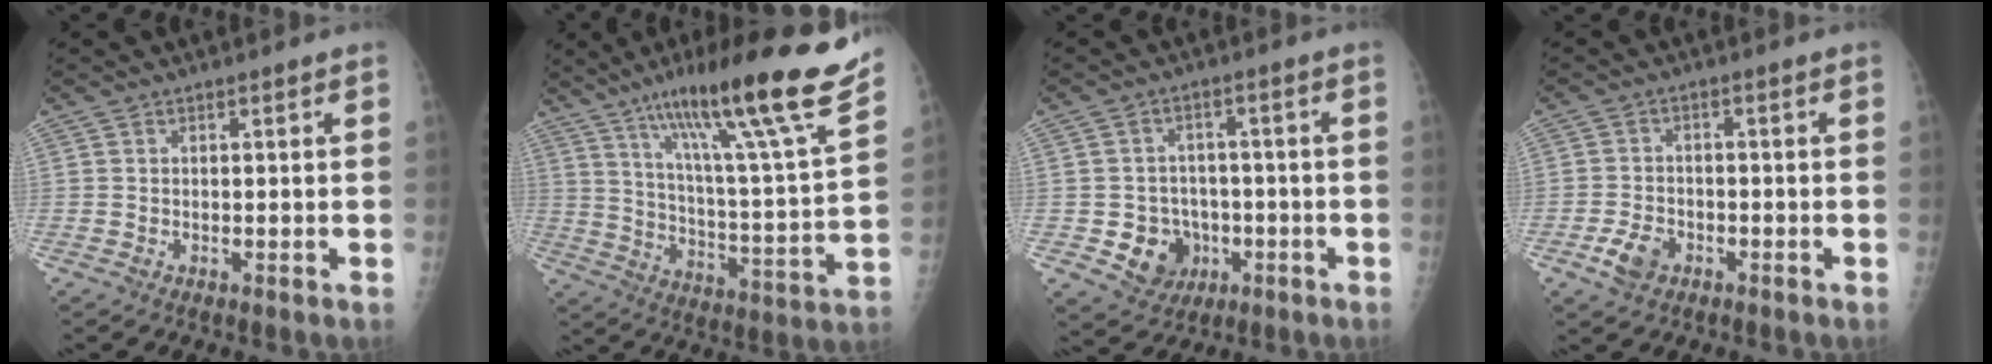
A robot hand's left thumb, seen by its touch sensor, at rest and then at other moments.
{"total": 25.9, "force": [17.9, 1.6, 18.7], "torque": [-0.273, -0.071, 0.281]}
{"total": 8.3, "force": [-2.3, 7.3, 3.1], "torque": [-0.019, 0.015, -0.028]}
{"total": 4.7, "force": [-2.3, 3.2, 2.6], "torque": [-0.046, 0.011, -0.041]}